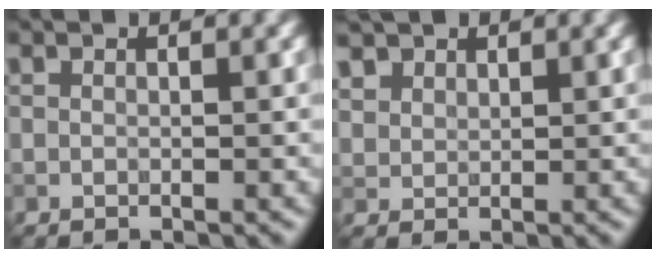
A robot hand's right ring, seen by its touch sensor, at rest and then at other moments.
{"total": 2.8, "force": [1.9, 1.8, 0.8], "torque": [-0.039, -0.005, 0.049]}